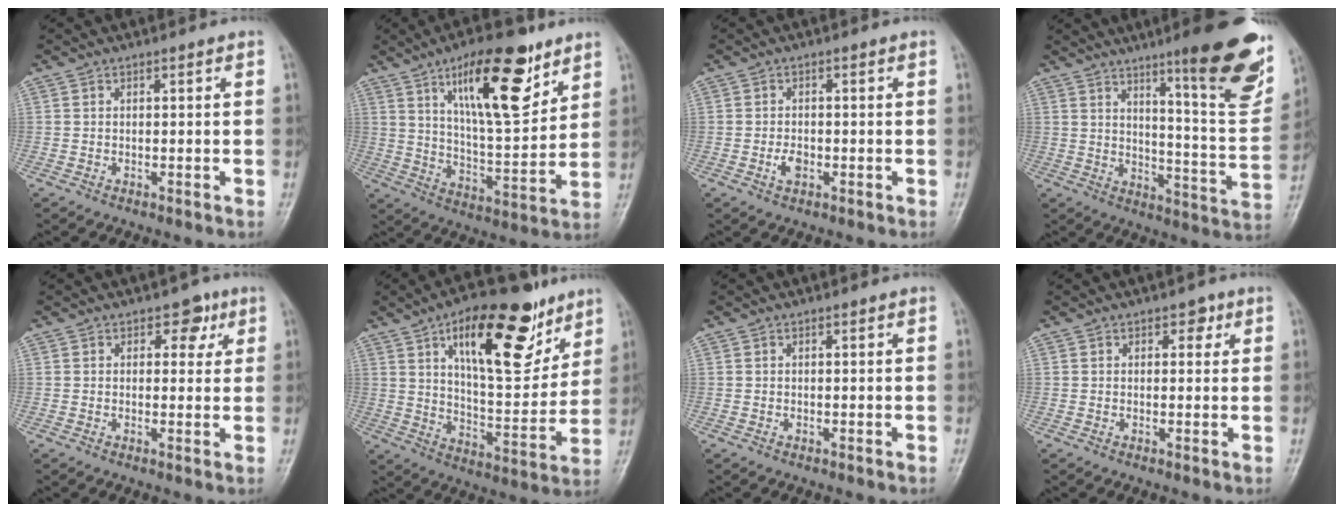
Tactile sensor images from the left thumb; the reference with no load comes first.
{"total": 18.4, "force": [10.2, 6.3, 14.0], "torque": [-0.191, -0.053, 0.170]}
{"total": 2.5, "force": [-0.8, 1.6, 1.8], "torque": [-0.029, 0.002, -0.016]}
{"total": 21.2, "force": [12.5, 3.4, 16.8], "torque": [-0.185, -0.068, 0.179]}
{"total": 4.0, "force": [1.9, 2.8, 2.1], "torque": [0.001, -0.005, 0.019]}
{"total": 22.4, "force": [11.8, 9.0, 16.8], "torque": [-0.211, -0.048, 0.192]}
{"total": 0.0}
{"total": 2.3, "force": [1.1, 1.6, 1.2], "torque": [0.003, -0.002, 0.010]}